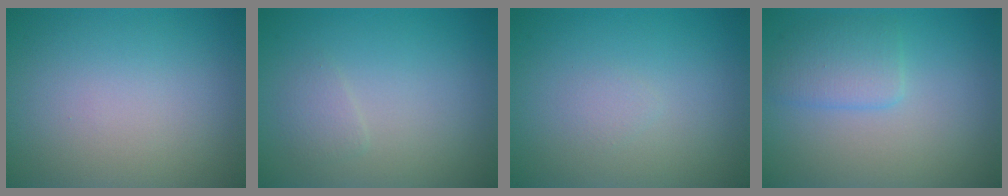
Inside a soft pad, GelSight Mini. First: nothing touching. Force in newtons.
{"total": 1.0, "press": 1.0, "slide": 0.0}
{"total": 0.7, "press": 0.7, "slide": 0.0}
{"total": 2.5, "press": 2.5, "slide": 0.1}